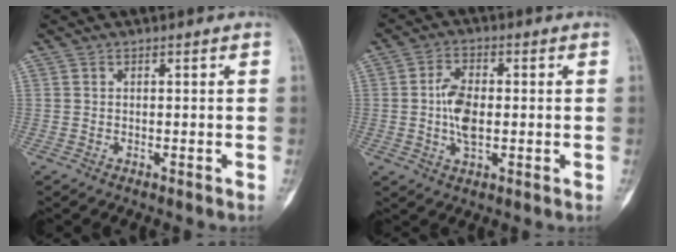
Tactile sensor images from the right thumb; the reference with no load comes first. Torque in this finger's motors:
{"motor_torque": [1.10, 1.06, 0.41, -0.50, 0.06]}